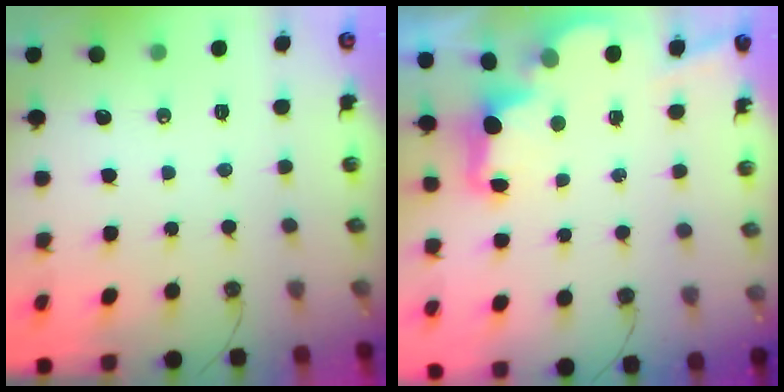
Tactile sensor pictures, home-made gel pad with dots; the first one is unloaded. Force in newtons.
{"total": 2.7, "press": 2.6, "slide": 0.8}